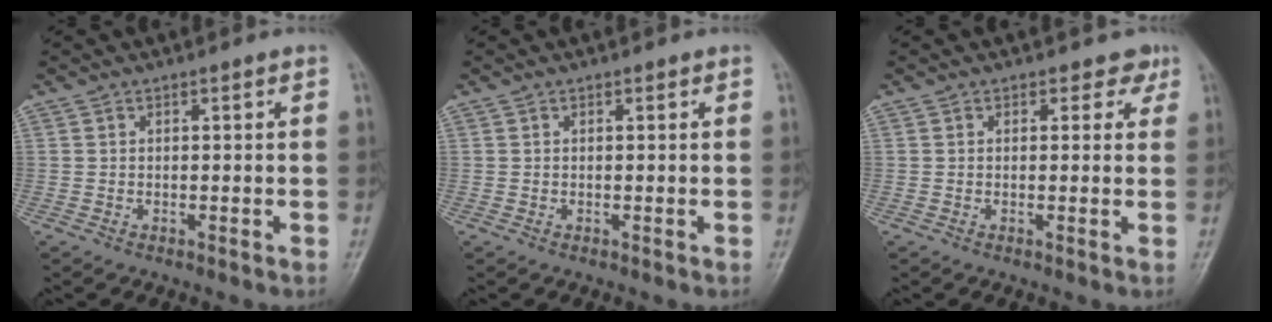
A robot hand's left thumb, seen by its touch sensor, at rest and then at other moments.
{"total": 0.0}
{"total": 2.3, "force": [1.4, 1.7, 0.5], "torque": [0.022, -0.004, 0.008]}